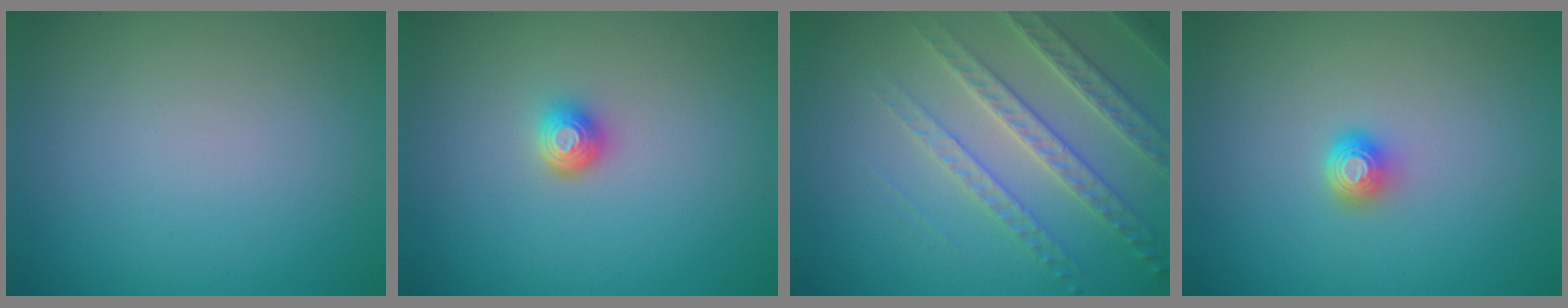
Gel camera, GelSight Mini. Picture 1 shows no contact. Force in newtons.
{"total": 1.5, "press": 1.3, "slide": 0.8}
{"total": 4.0, "press": 4.0, "slide": 0.6}
{"total": 1.6, "press": 1.3, "slide": 1.1}